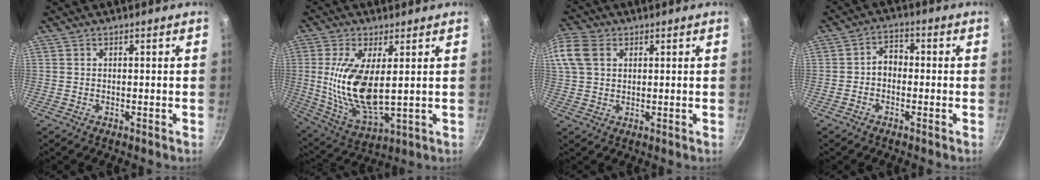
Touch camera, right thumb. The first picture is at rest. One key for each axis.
{"total": 14.8, "fx": 1.9, "fy": 6.1, "fz": 13.3, "tx": -0.263, "ty": -0.023, "tz": 0.045}
{"total": 9.8, "fx": 3.5, "fy": 6.7, "fz": 6.2, "tx": -0.138, "ty": 0.019, "tz": 0.067}
{"total": 4.1, "fx": -0.9, "fy": 3.0, "fz": 2.5, "tx": -0.026, "ty": 0.023, "tz": -0.025}